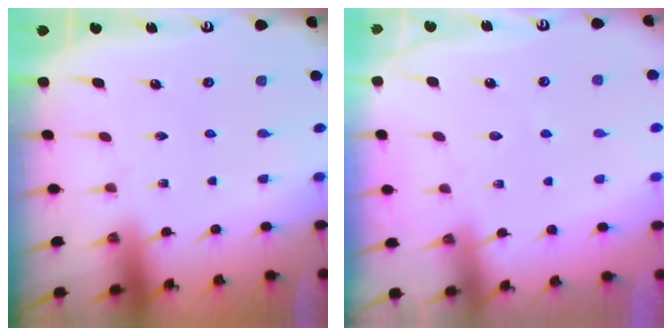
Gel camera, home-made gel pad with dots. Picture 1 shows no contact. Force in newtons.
{"total": 4.6, "press": 4.5, "slide": 0.6}